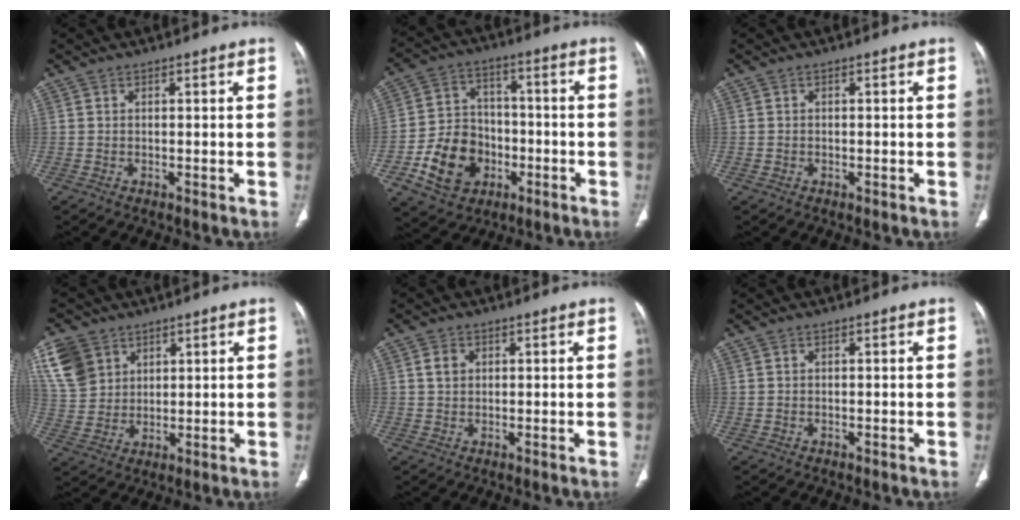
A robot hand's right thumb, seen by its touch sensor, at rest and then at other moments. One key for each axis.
{"total": 14.1, "fx": -5.2, "fy": 11.1, "fz": 7.0, "tx": -0.088, "ty": 0.030, "tz": -0.084}
{"total": 0.5, "fx": -0.2, "fy": 0.5, "fz": 0.1, "tx": -0.002, "ty": 0.006, "tz": -0.002}
{"total": 9.9, "fx": 5.0, "fy": 7.6, "fz": 4.0, "tx": -0.068, "ty": -0.010, "tz": 0.114}
{"total": 2.3, "fx": 0.6, "fy": 1.9, "fz": 1.2, "tx": -0.015, "ty": 0.003, "tz": 0.012}
{"total": 0.0}